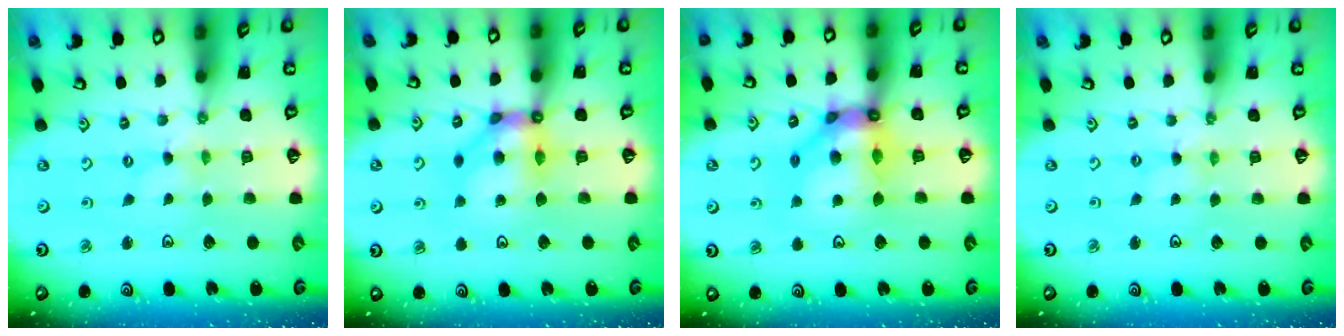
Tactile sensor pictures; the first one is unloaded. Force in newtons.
{"total": 10.0, "press": 10.0, "slide": 0.9}
{"total": 13.5, "press": 13.3, "slide": 2.6}
{"total": 0.0}